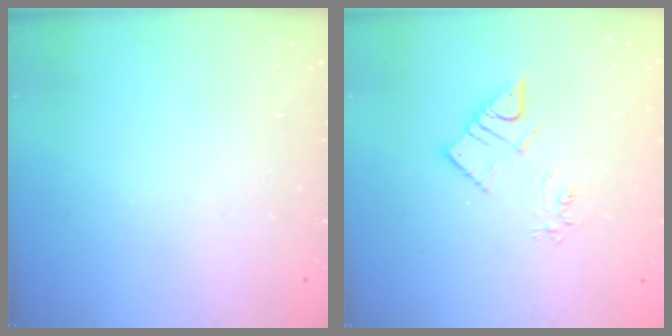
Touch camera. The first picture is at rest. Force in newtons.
{"total": 7.1, "press": 7.1, "slide": 0.6}